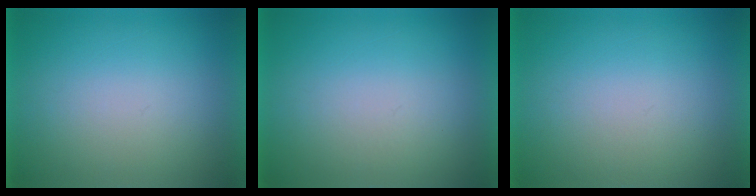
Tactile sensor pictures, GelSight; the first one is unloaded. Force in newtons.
{"total": 1.2}
{"total": 1.0}